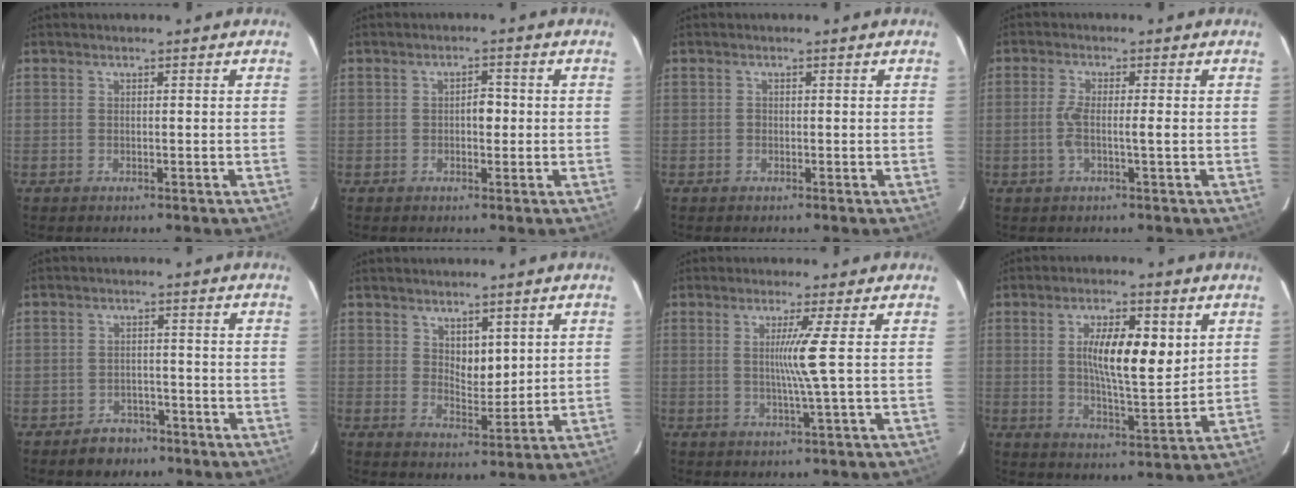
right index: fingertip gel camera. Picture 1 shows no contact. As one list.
[{"total": 2.3, "force": [-0.2, 1.2, 2.0], "torque": [-0.026, 0.006, -0.004]}, {"total": 0.6, "force": [-0.1, 0.5, 0.2], "torque": [-0.002, 0.003, -0.003]}, {"total": 3.5, "force": [-0.6, 0.2, 3.4], "torque": [-0.073, 0.003, -0.011]}, {"total": 4.1, "force": [-2.8, 2.8, 1.1], "torque": [-0.016, 0.008, -0.039]}, {"total": 4.6, "force": [2.0, 2.4, 3.4], "torque": [-0.057, -0.005, 0.041]}, {"total": 4.6, "force": [0.5, -2.0, 4.2], "torque": [-0.078, -0.009, 0.011]}, {"total": 10.9, "force": [2.8, 2.8, 10.2], "torque": [-0.177, 0.001, 0.049]}]